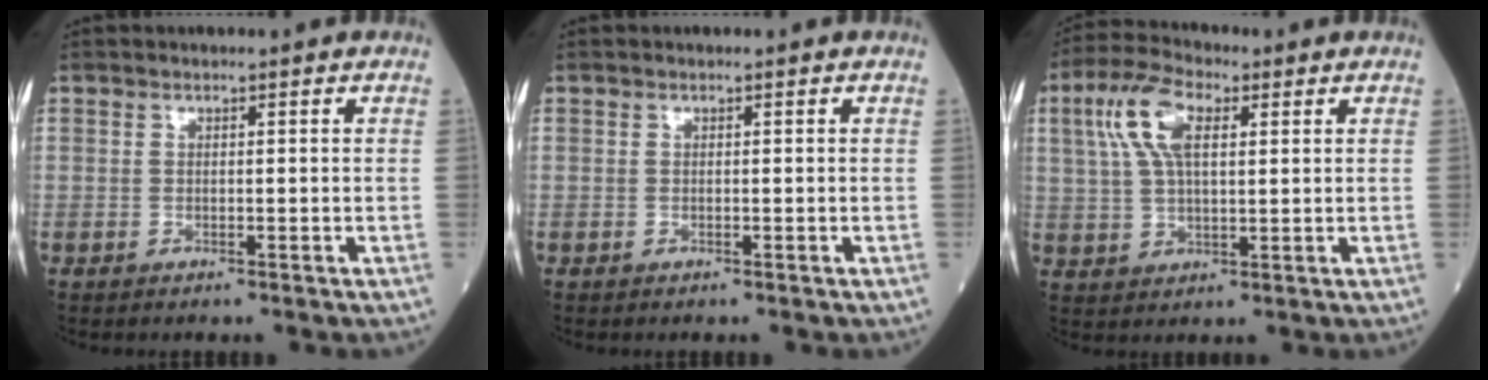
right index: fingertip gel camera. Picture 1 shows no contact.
{"total": 0.0}
{"total": 9.0, "force": [3.3, 3.4, 7.7], "torque": [-0.175, 0.024, 0.063]}